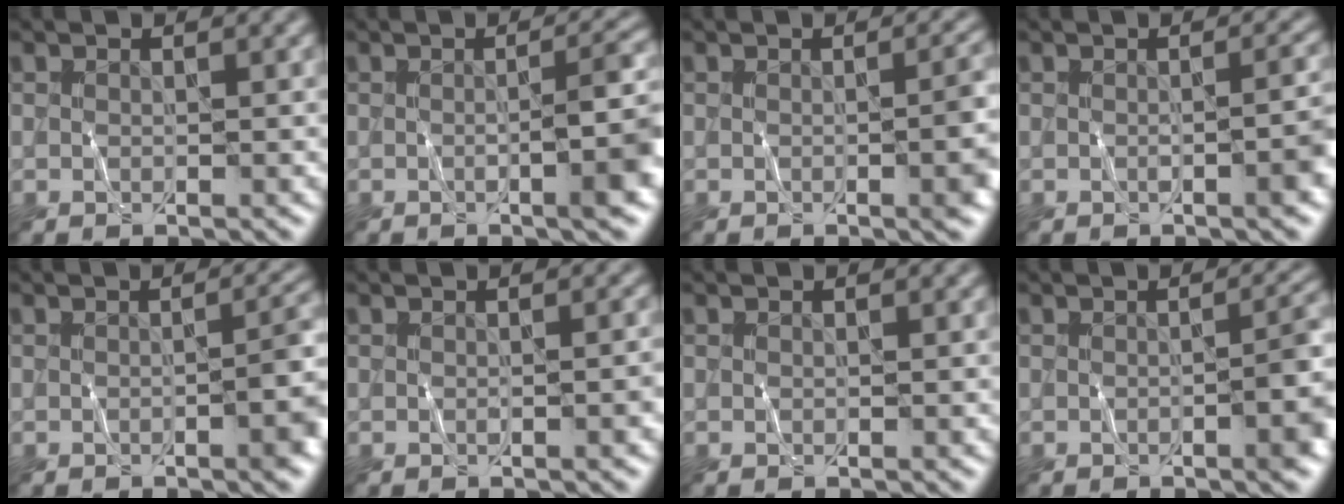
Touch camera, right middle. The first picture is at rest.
{"total": 5.0, "force": [-0.7, 1.0, 4.9], "torque": [-0.060, 0.007, -0.013]}
{"total": 4.4, "force": [-0.5, 1.4, 4.2], "torque": [-0.037, 0.004, -0.005]}
{"total": 2.9, "force": [-0.5, 0.7, 2.7], "torque": [-0.030, 0.007, -0.008]}
{"total": 3.6, "force": [-0.8, 0.9, 3.4], "torque": [-0.038, 0.007, -0.012]}
{"total": 1.2, "force": [-0.2, 0.2, 1.1], "torque": [-0.014, 0.001, -0.002]}
{"total": 0.0}
{"total": 4.0, "force": [-0.9, 1.0, 3.8], "torque": [-0.041, 0.007, -0.013]}